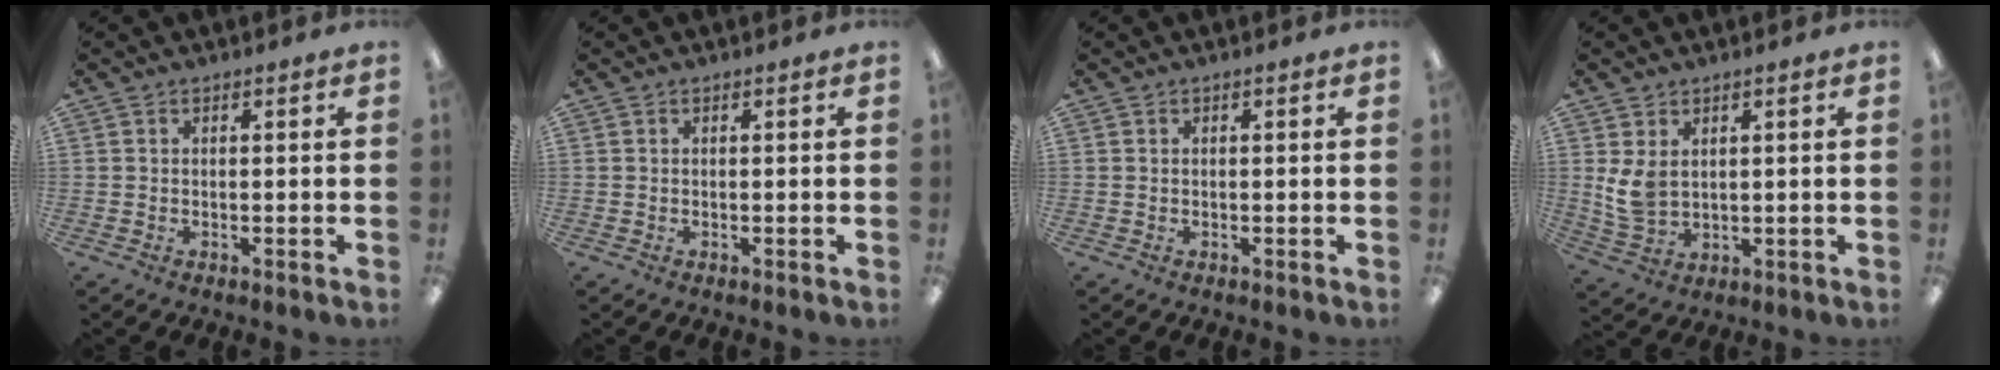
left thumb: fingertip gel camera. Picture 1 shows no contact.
{"total": 0.0}
{"total": 0.0}
{"total": 6.4, "force": [2.1, 4.1, 4.4], "torque": [-0.106, -0.007, 0.040]}